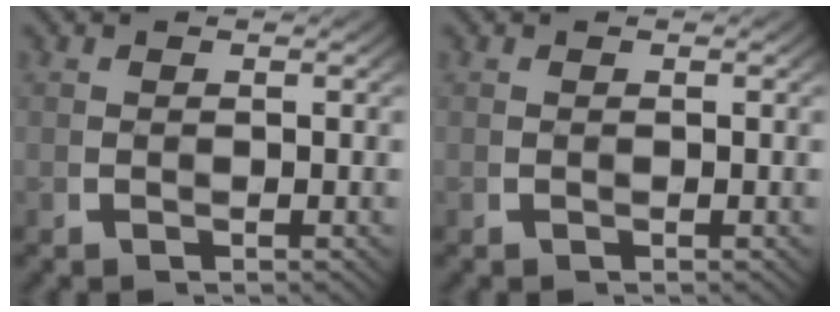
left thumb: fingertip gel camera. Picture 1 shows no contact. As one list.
[{"total": 0.0}]